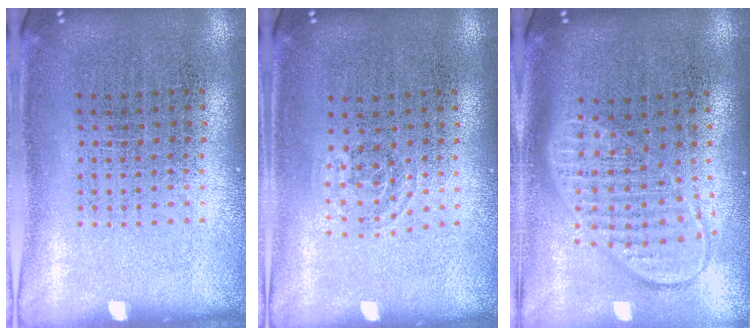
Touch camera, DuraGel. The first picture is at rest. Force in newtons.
{"total": 0.7, "press": 0.5, "slide": 0.5}
{"total": 1.8, "press": 1.5, "slide": 1.0}